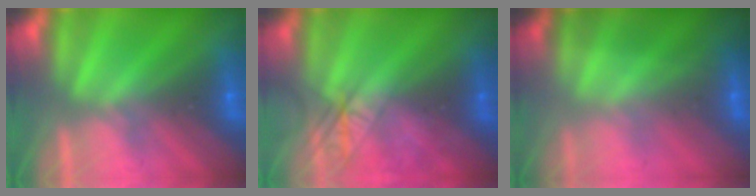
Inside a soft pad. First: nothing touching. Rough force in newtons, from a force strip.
{"total": 2.5}
{"total": 1.6}